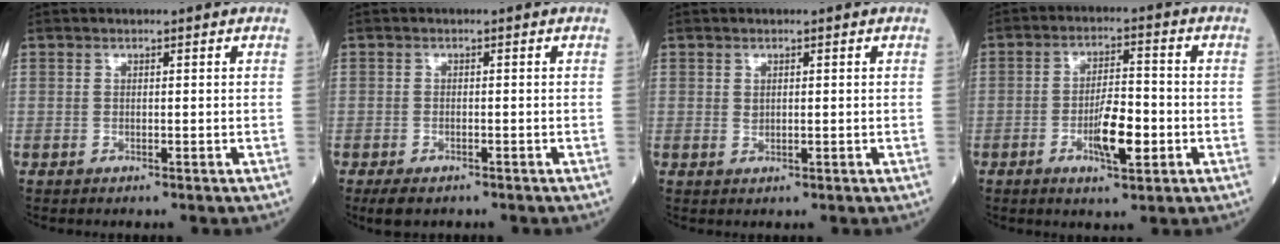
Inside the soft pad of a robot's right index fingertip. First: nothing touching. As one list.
[{"total": 2.9, "force": [-2.1, 1.3, 1.4], "torque": [-0.029, -0.005, -0.029]}, {"total": 0.8, "force": [0.2, 0.4, 0.7], "torque": [-0.014, -0.002, 0.007]}, {"total": 7.0, "force": [-2.3, 1.8, 6.4], "torque": [-0.116, 0.000, -0.038]}]